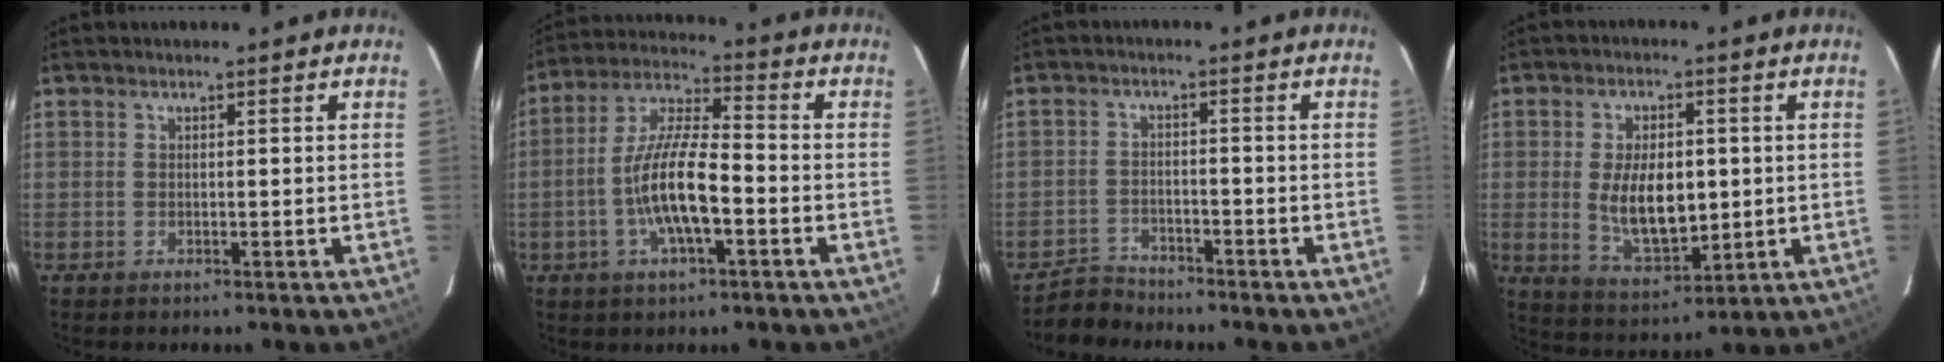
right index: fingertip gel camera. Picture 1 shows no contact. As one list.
[{"total": 12.3, "force": [-3.6, 3.4, 11.3], "torque": [-0.228, 0.000, -0.069]}, {"total": 4.6, "force": [-4.2, 1.7, -0.4], "torque": [-0.005, 0.010, -0.078]}, {"total": 11.1, "force": [0.0, 5.9, 9.4], "torque": [-0.180, -0.010, 0.015]}]